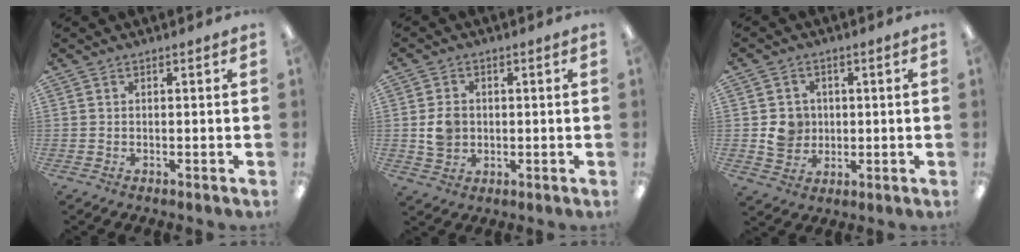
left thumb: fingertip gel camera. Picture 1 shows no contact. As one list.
[{"total": 5.6, "force": [0.0, 4.8, 3.0], "torque": [-0.048, 0.003, 0.000]}, {"total": 6.3, "force": [0.2, 6.0, 2.0], "torque": [-0.023, 0.008, 0.006]}]